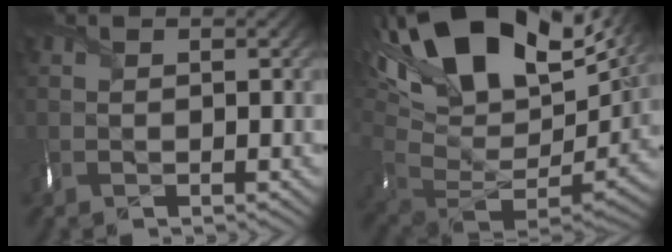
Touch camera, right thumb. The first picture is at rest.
{"total": 21.6, "force": [9.1, 11.6, 15.9], "torque": [-0.289, 0.002, 0.180]}